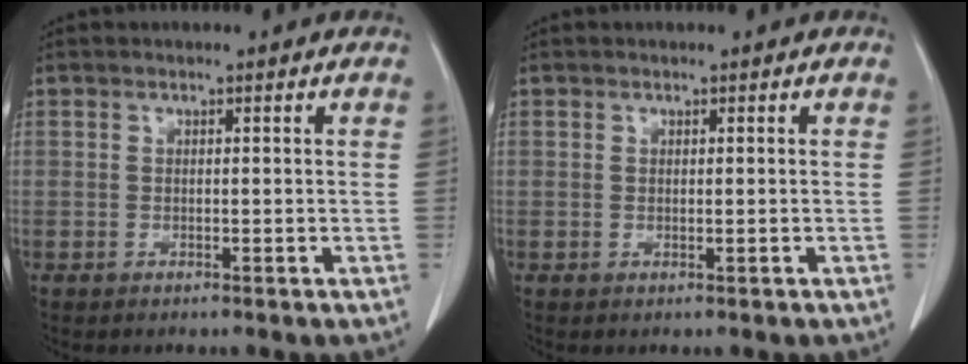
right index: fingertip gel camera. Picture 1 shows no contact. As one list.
[{"total": 0.0}]